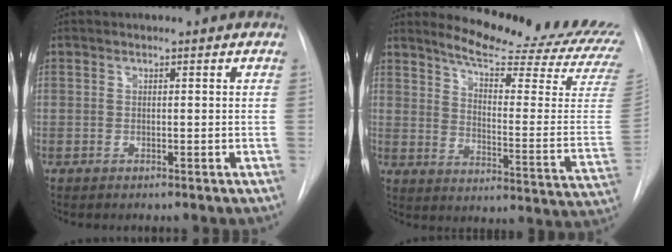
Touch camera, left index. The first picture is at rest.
{"total": 22.6, "force": [20.8, 0.7, 8.9], "torque": [-0.129, -0.127, 0.254]}